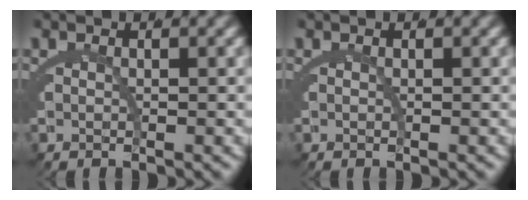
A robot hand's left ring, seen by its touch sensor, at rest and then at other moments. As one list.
[{"total": 0.0}]